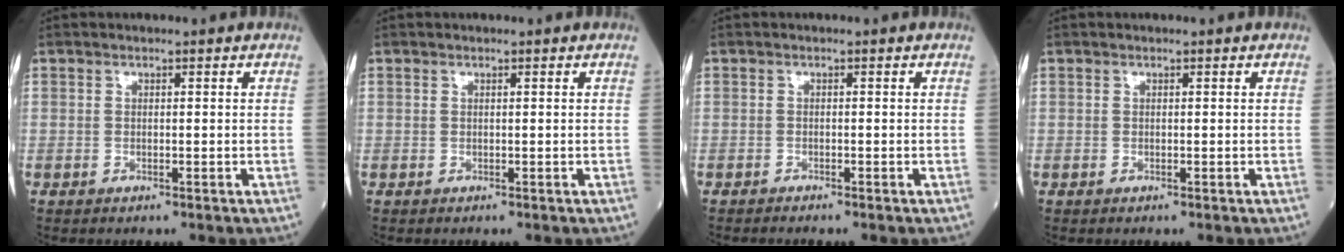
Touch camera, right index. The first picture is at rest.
{"total": 0.0}
{"total": 0.6, "force": [-0.6, -0.2, 0.0], "torque": [-0.002, -0.001, -0.014]}
{"total": 0.0}